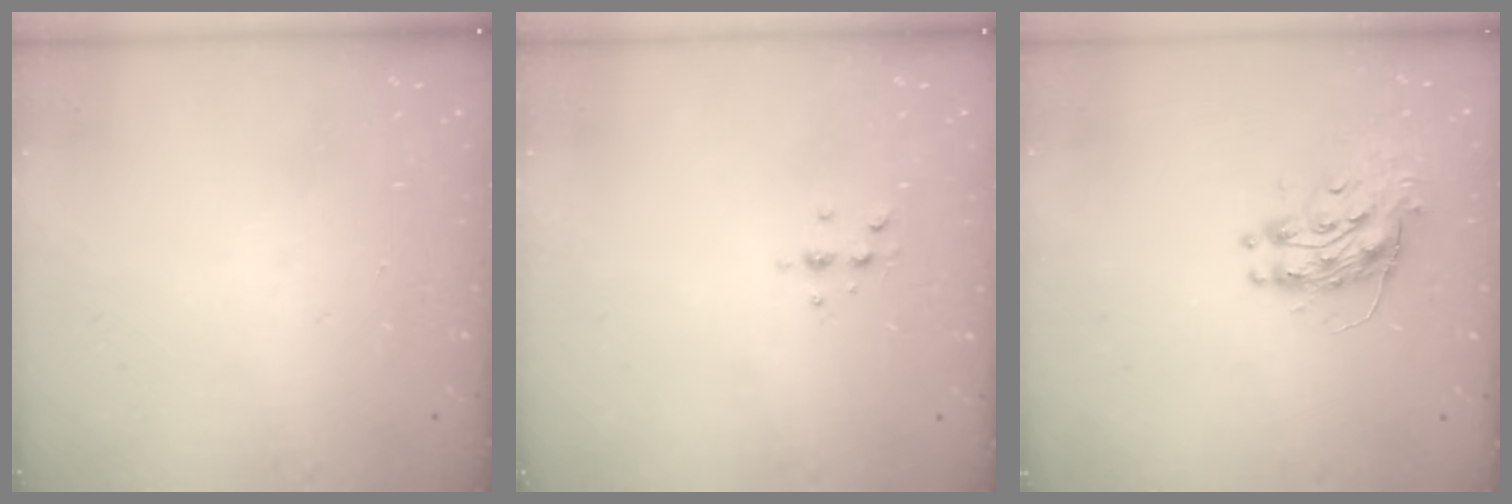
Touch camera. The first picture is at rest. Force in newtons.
{"total": 4.3, "press": 4.2, "slide": 1.1}
{"total": 10.9, "press": 10.8, "slide": 0.8}